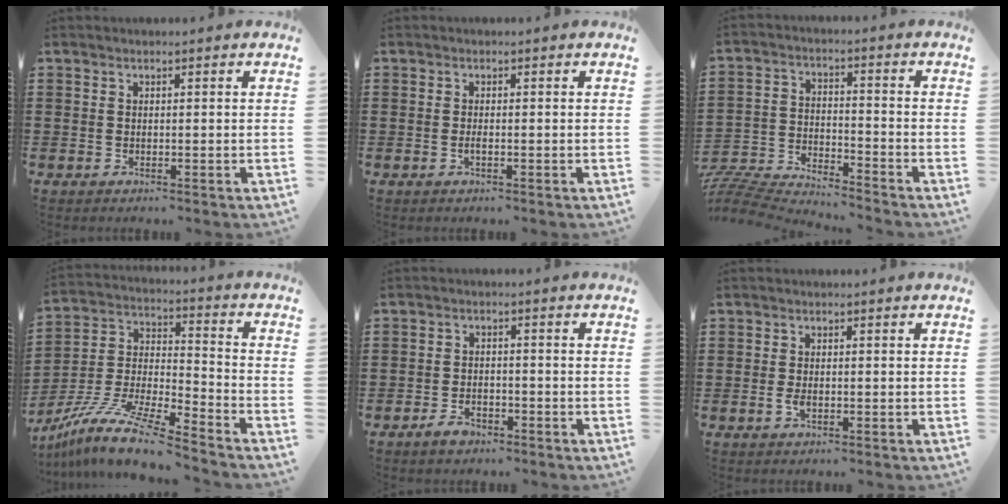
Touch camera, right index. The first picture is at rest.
{"total": 1.0, "force": [-0.4, 0.0, 0.9], "torque": [-0.018, -0.008, -0.004]}
{"total": 6.3, "force": [-6.3, 0.0, 0.5], "torque": [-0.032, -0.005, -0.134]}
{"total": 11.8, "force": [-10.4, 0.6, 5.6], "torque": [-0.118, 0.011, -0.211]}
{"total": 2.3, "force": [-1.8, 1.1, 0.9], "torque": [-0.022, 0.002, -0.037]}
{"total": 1.8, "force": [-0.5, 0.8, 1.5], "torque": [-0.038, -0.005, -0.010]}